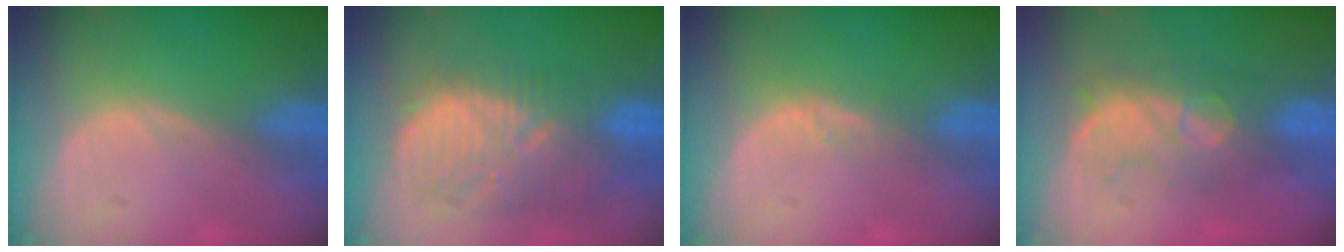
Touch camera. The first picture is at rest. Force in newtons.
{"total": 11.7, "press": 11.1, "slide": 3.8}
{"total": 1.7, "press": 1.7, "slide": 0.1}
{"total": 7.7, "press": 7.5, "slide": 1.7}